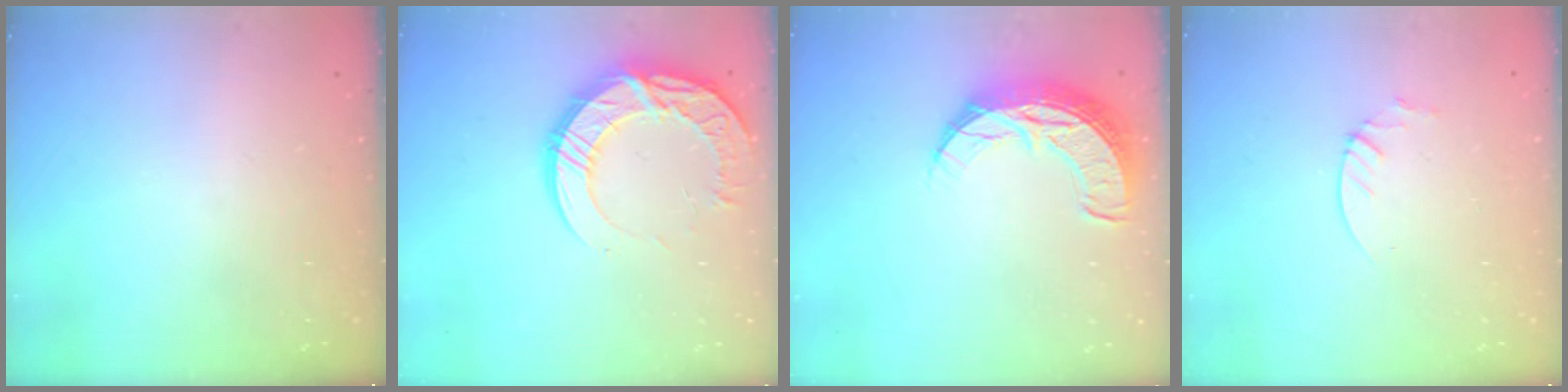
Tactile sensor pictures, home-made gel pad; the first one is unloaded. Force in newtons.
{"total": 17.2, "press": 17.2, "slide": 0.7}
{"total": 11.5, "press": 11.5, "slide": 0.9}
{"total": 2.1, "press": 2.1, "slide": 0.2}